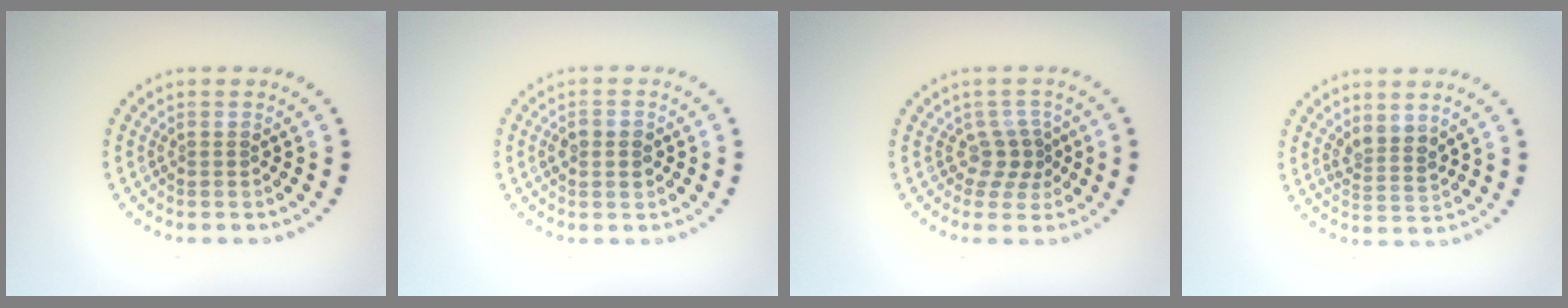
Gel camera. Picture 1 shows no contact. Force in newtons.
{"total": 2.4, "press": 2.4, "slide": 0.1}
{"total": 2.0, "press": 1.4, "slide": 1.4}
{"total": 2.3, "press": 1.8, "slide": 1.5}